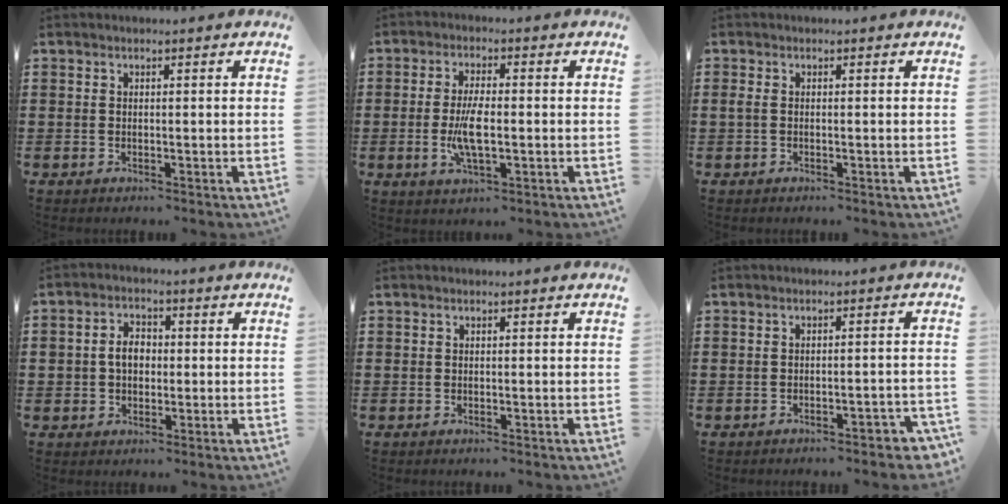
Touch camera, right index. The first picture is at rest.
{"total": 6.4, "force": [-1.0, 2.1, 5.9], "torque": [-0.129, -0.005, -0.025]}
{"total": 0.8, "force": [-0.1, 0.2, 0.7], "torque": [-0.014, -0.001, -0.002]}
{"total": 3.8, "force": [0.0, 3.0, 2.3], "torque": [-0.053, 0.011, -0.004]}
{"total": 0.0}
{"total": 2.0, "force": [-1.8, 0.3, 0.7], "torque": [-0.017, 0.002, -0.037]}